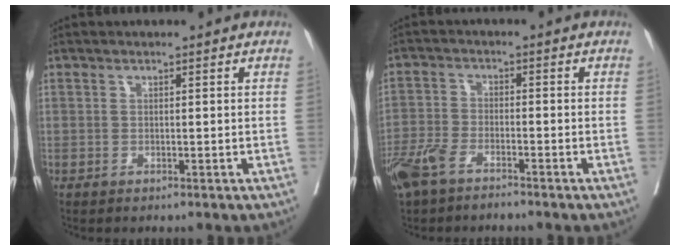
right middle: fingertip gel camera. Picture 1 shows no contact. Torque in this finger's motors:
{"motor_torque": [1.13, -1.01, 0.69, 0.21]}